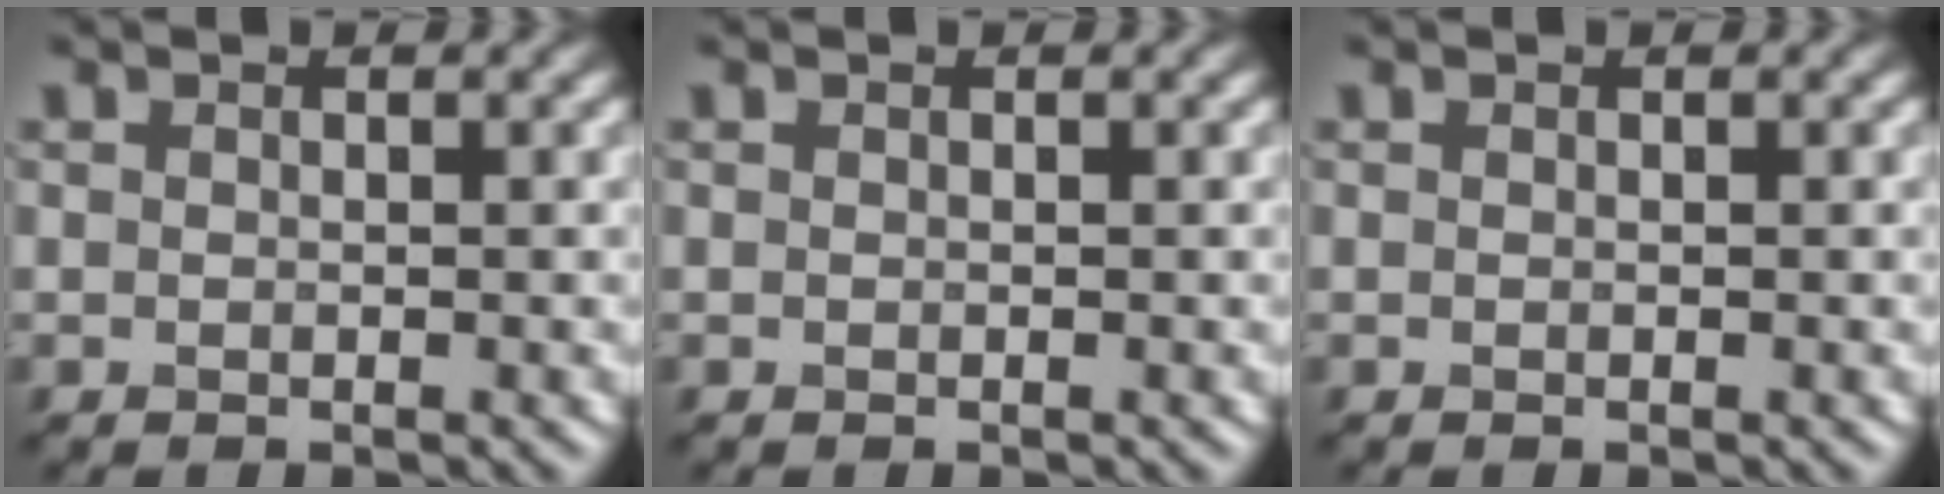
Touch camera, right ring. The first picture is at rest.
{"total": 0.0}
{"total": 0.0}